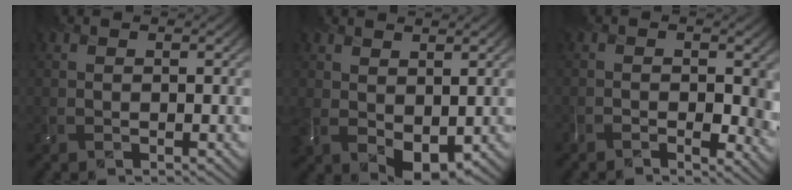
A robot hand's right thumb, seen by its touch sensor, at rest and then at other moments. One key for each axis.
{"total": 6.8, "fx": 0.6, "fy": 4.4, "fz": 5.1, "tx": -0.110, "ty": -0.019, "tz": 0.024}
{"total": 6.4, "fx": -1.7, "fy": 3.5, "fz": 5.1, "tx": -0.071, "ty": -0.020, "tz": -0.022}